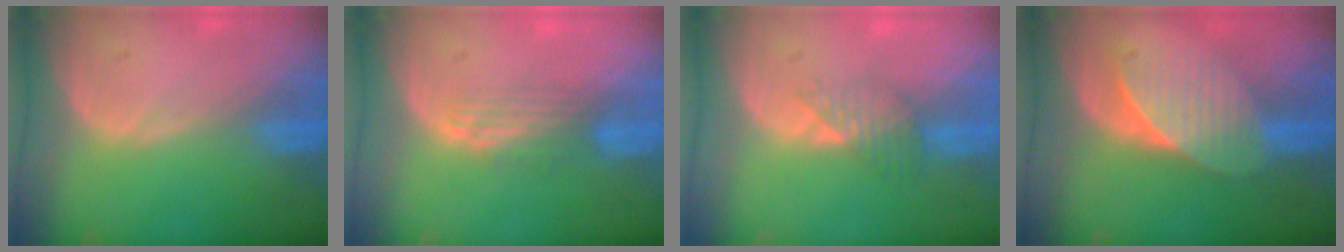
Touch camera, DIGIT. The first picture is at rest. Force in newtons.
{"total": 3.3, "press": 2.8, "slide": 1.8}
{"total": 3.5, "press": 3.1, "slide": 1.7}
{"total": 7.4, "press": 6.7, "slide": 3.2}